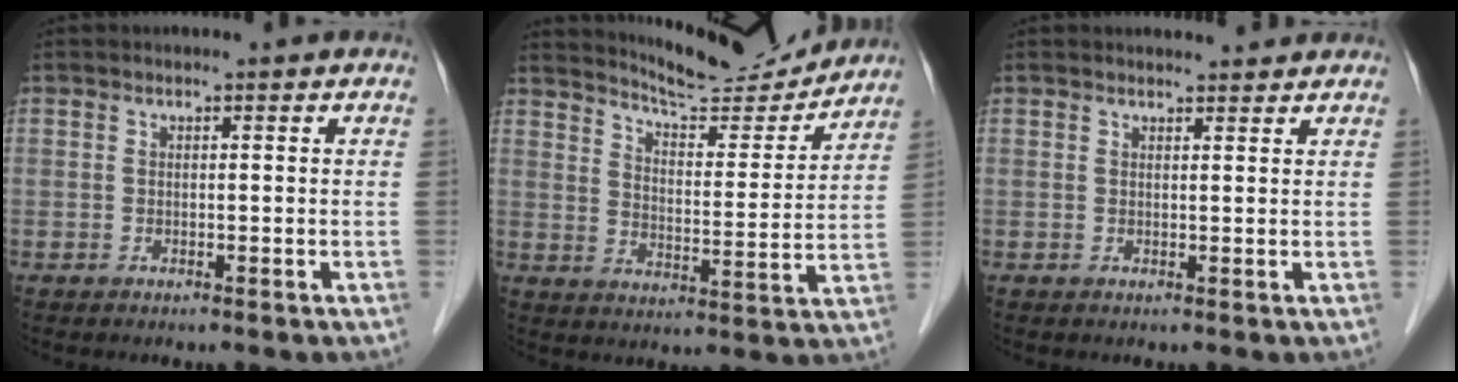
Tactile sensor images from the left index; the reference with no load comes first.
{"total": 13.1, "force": [12.8, 1.1, 2.9], "torque": [-0.048, -0.019, 0.181]}
{"total": 2.5, "force": [2.4, 0.5, 0.4], "torque": [-0.010, 0.003, 0.028]}